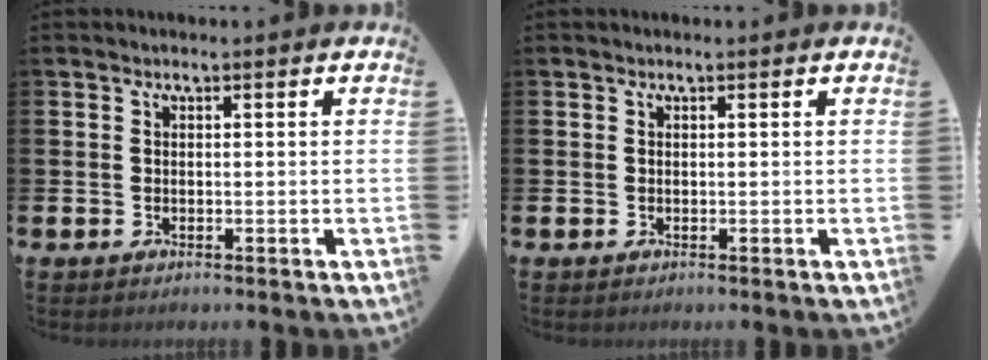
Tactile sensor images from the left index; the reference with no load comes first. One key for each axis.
{"total": 0.0}